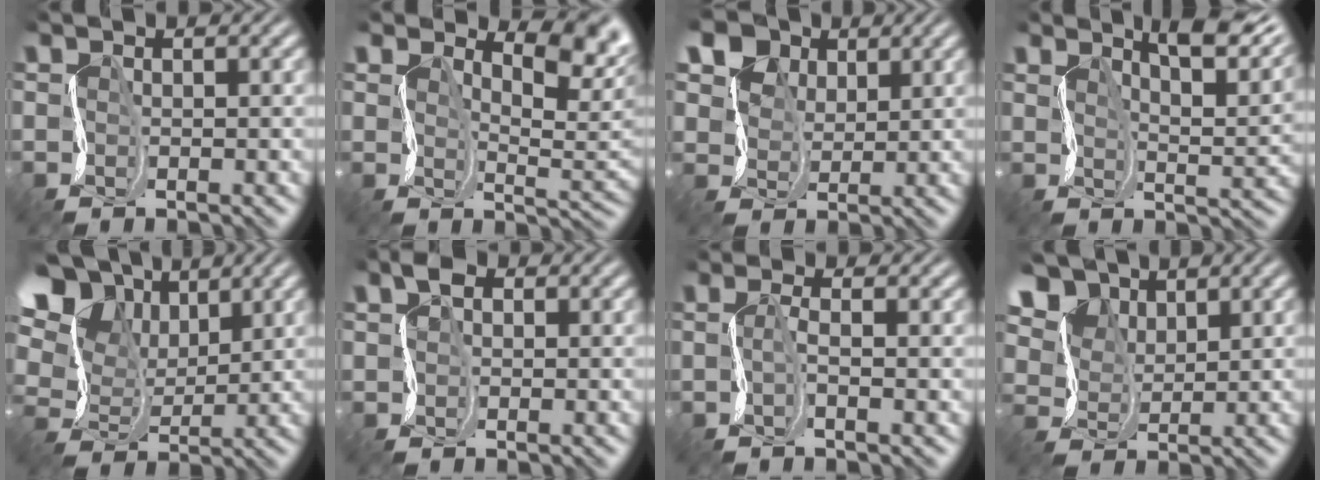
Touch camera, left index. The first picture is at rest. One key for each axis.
{"total": 6.0, "fx": 3.6, "fy": 3.0, "fz": 3.6, "tx": -0.048, "ty": -0.002, "tz": 0.058}
{"total": 8.5, "fx": 5.8, "fy": 5.7, "fz": 2.5, "tx": -0.070, "ty": 0.018, "tz": 0.085}
{"total": 6.7, "fx": 4.9, "fy": 2.0, "fz": 4.2, "tx": -0.049, "ty": 0.011, "tz": 0.069}
{"total": 13.3, "fx": 7.3, "fy": 9.1, "fz": 6.5, "tx": -0.149, "ty": 0.039, "tz": 0.116}
{"total": 1.8, "fx": 0.9, "fy": 1.5, "fz": 0.0, "tx": 0.008, "ty": 0.010, "tz": 0.009}
{"total": 0.8, "fx": 0.2, "fy": 0.5, "fz": 0.6, "tx": -0.010, "ty": 0.007, "tz": -0.003}
{"total": 6.6, "fx": 5.1, "fy": 3.9, "fz": 1.4, "tx": -0.060, "ty": 0.001, "tz": 0.090}